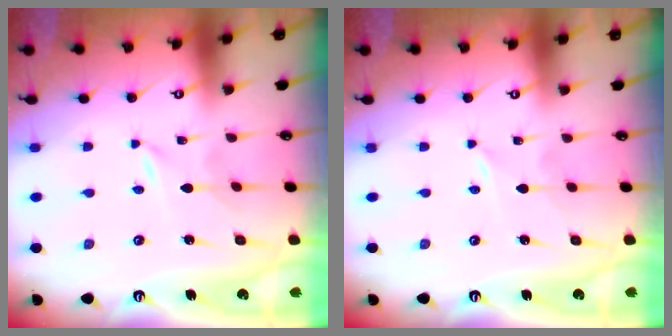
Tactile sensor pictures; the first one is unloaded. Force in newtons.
{"total": 0.5, "press": 0.5, "slide": 0.1}